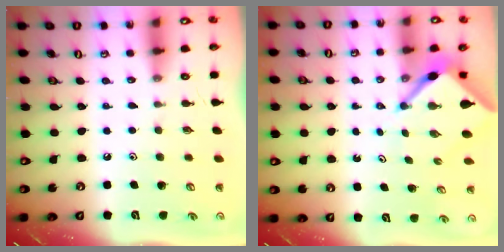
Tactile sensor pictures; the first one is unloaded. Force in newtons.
{"total": 4.3, "press": 4.3, "slide": 0.4}